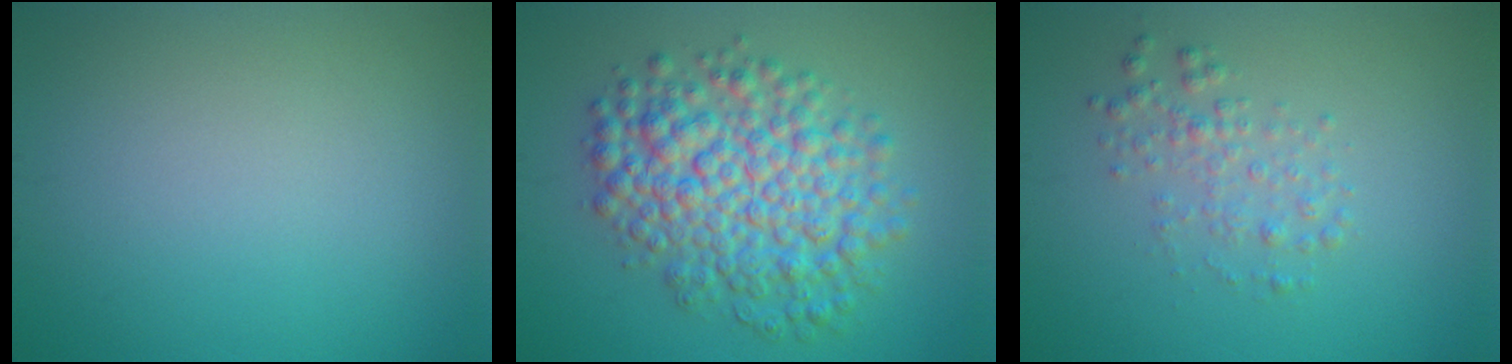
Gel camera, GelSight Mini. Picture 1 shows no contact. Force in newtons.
{"total": 7.8, "press": 7.8, "slide": 0.2}
{"total": 2.0, "press": 2.0, "slide": 0.1}